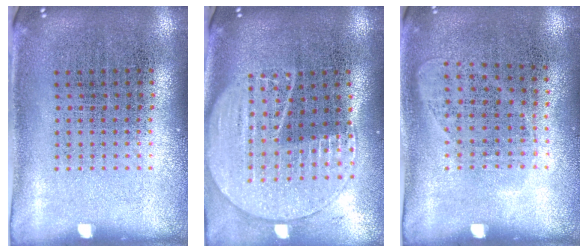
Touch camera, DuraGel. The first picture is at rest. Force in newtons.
{"total": 1.9, "press": 1.8, "slide": 0.8}
{"total": 1.0, "press": 0.9, "slide": 0.4}